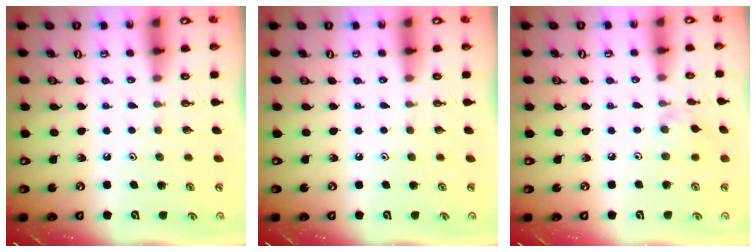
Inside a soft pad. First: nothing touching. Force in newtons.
{"total": 0.0}
{"total": 2.4, "press": 2.3, "slide": 0.5}